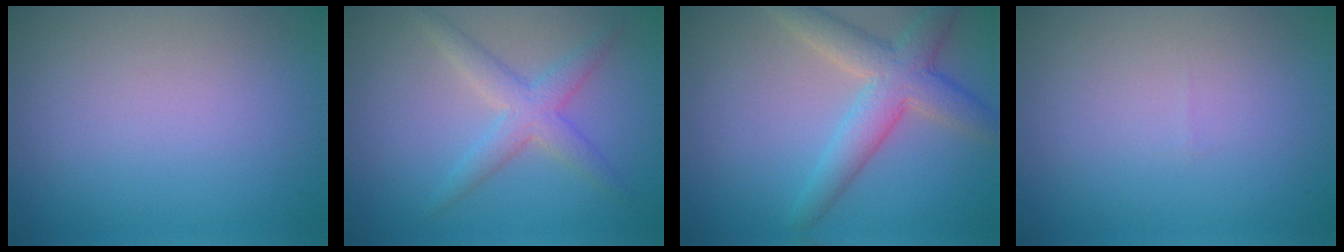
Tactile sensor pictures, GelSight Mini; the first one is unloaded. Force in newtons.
{"total": 3.2, "press": 3.2, "slide": 0.1}
{"total": 5.1, "press": 5.1, "slide": 0.3}
{"total": 0.0}